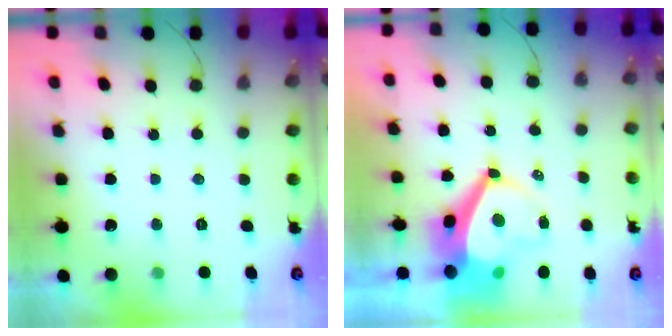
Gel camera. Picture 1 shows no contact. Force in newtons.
{"total": 7.3, "press": 7.3, "slide": 0.8}